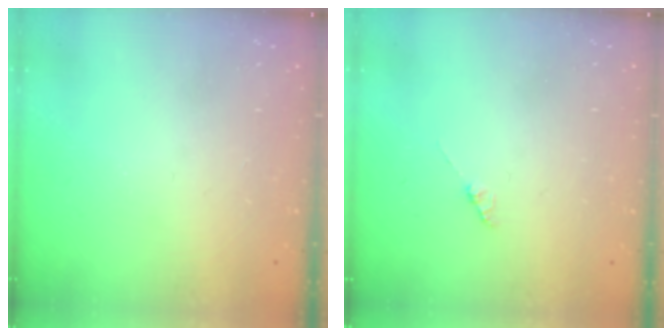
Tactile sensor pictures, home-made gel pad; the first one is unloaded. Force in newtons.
{"total": 0.9, "press": 0.8, "slide": 0.2}